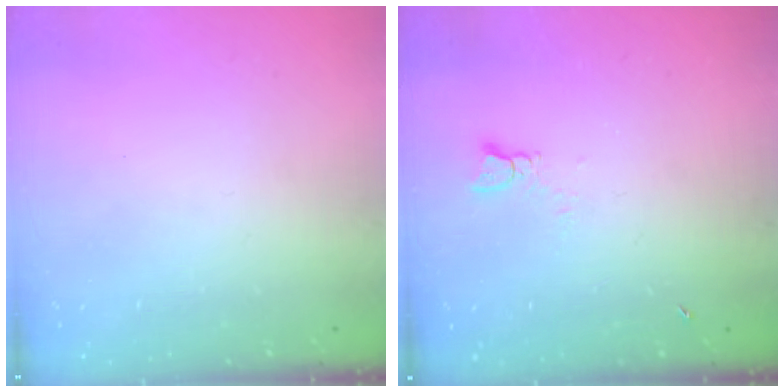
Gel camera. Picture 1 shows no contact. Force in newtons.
{"total": 0.9, "press": 0.9, "slide": 0.1}